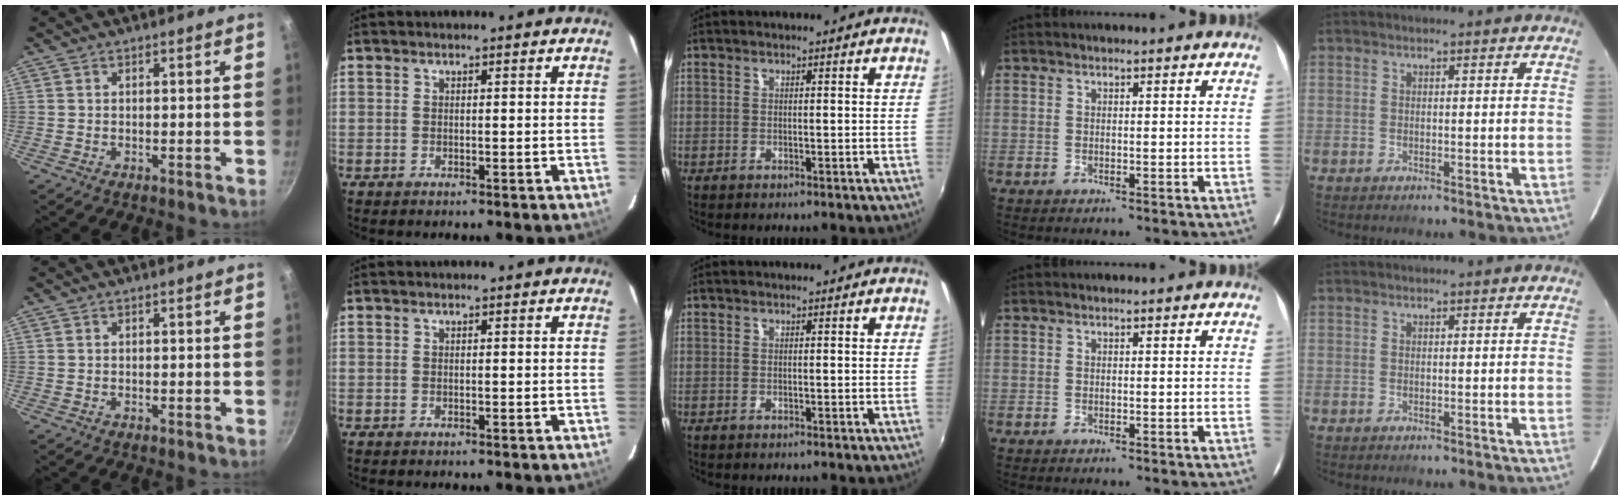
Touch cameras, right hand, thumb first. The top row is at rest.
{}